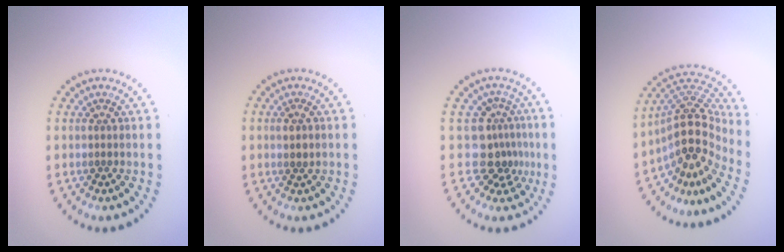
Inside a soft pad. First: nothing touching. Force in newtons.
{"total": 0.9, "press": 0.8, "slide": 0.4}
{"total": 3.3, "press": 2.3, "slide": 2.4}
{"total": 5.2, "press": 4.0, "slide": 3.3}